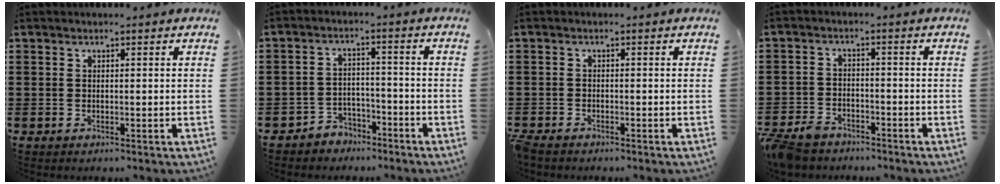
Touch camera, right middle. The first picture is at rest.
{"total": 3.7, "force": [-3.4, 1.5, -0.1], "torque": [-0.010, 0.004, -0.072]}
{"total": 1.2, "force": [-1.2, 0.2, 0.3], "torque": [-0.017, -0.004, -0.025]}
{"total": 4.1, "force": [-3.8, 1.4, 0.9], "torque": [-0.038, -0.003, -0.082]}